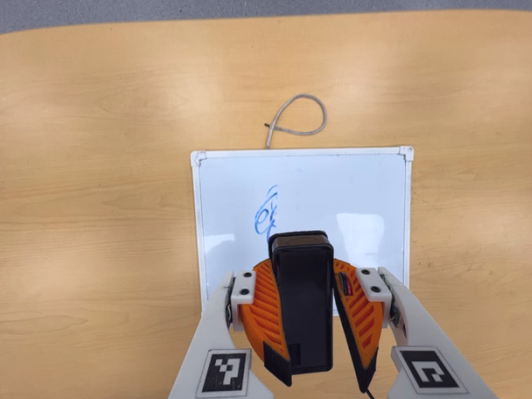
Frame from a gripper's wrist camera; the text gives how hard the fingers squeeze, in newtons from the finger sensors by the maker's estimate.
{"total": 11.7, "left": 11.3, "right": 12.0}